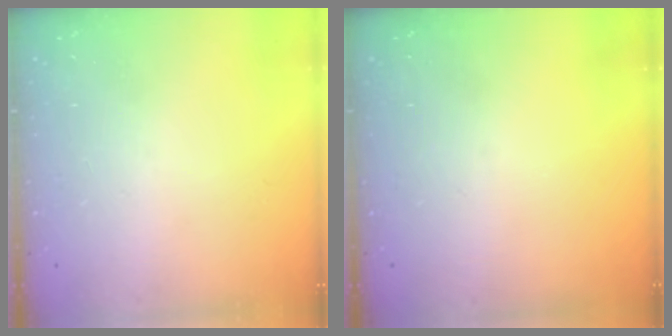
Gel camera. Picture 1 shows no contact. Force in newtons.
{"total": 0.0}